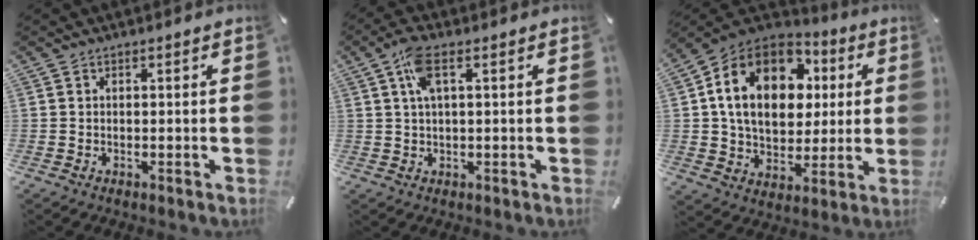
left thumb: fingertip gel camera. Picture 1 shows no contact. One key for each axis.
{"total": 6.0, "fx": 1.9, "fy": 2.1, "fz": 5.3, "tx": -0.112, "ty": 0.007, "tz": 0.032}
{"total": 18.8, "fx": 4.9, "fy": 14.0, "fz": 11.5, "tx": -0.221, "ty": -0.001, "tz": 0.091}